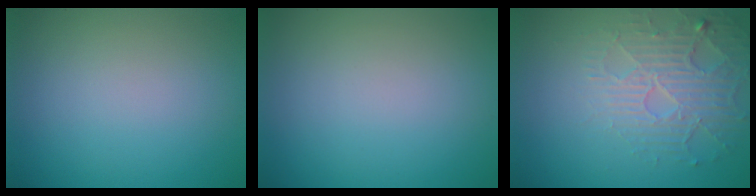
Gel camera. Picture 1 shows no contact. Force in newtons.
{"total": 0.0}
{"total": 5.0, "press": 3.4, "slide": 3.6}